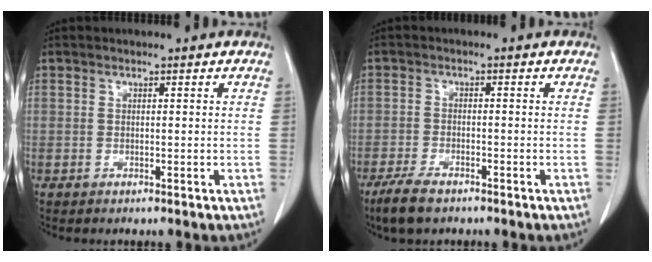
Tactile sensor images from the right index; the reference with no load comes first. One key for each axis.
{"total": 5.0, "fx": -3.8, "fy": 1.5, "fz": 3.0, "tx": -0.063, "ty": -0.008, "tz": -0.069}